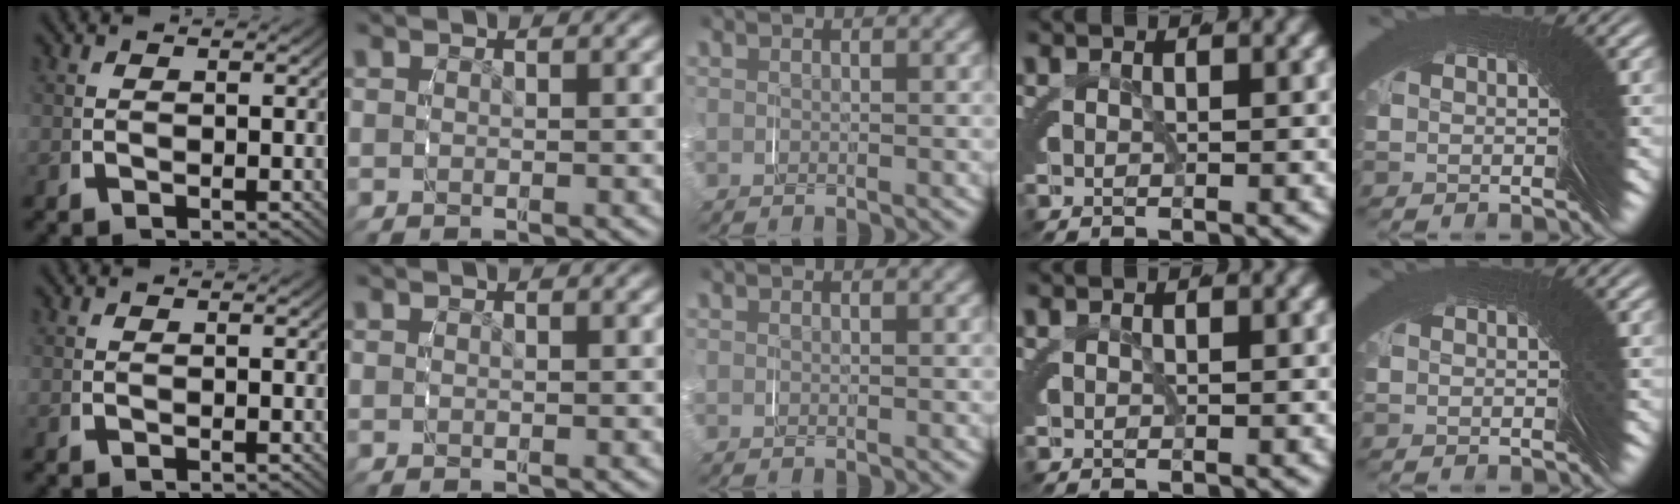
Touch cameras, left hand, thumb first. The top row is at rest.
{"thumb": {"total": 1.3, "force": [0.1, -0.9, -0.9], "torque": [0.011, 0.008, -0.002]}}